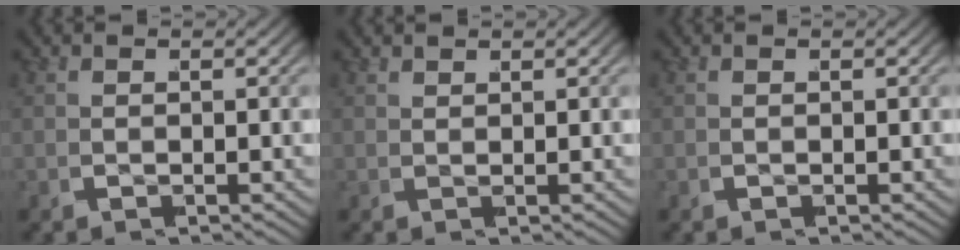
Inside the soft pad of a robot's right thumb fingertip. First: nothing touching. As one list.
[{"total": 1.2, "force": [1.0, -0.5, -0.5], "torque": [0.014, 0.004, 0.020]}, {"total": 0.0}]